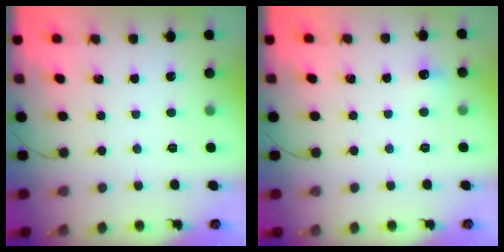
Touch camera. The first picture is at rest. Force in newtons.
{"total": 5.2, "press": 5.1, "slide": 1.1}